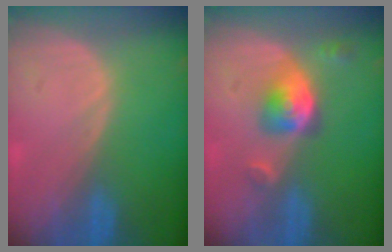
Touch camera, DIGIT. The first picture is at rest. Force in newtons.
{"total": 5.2, "press": 4.7, "slide": 2.2}